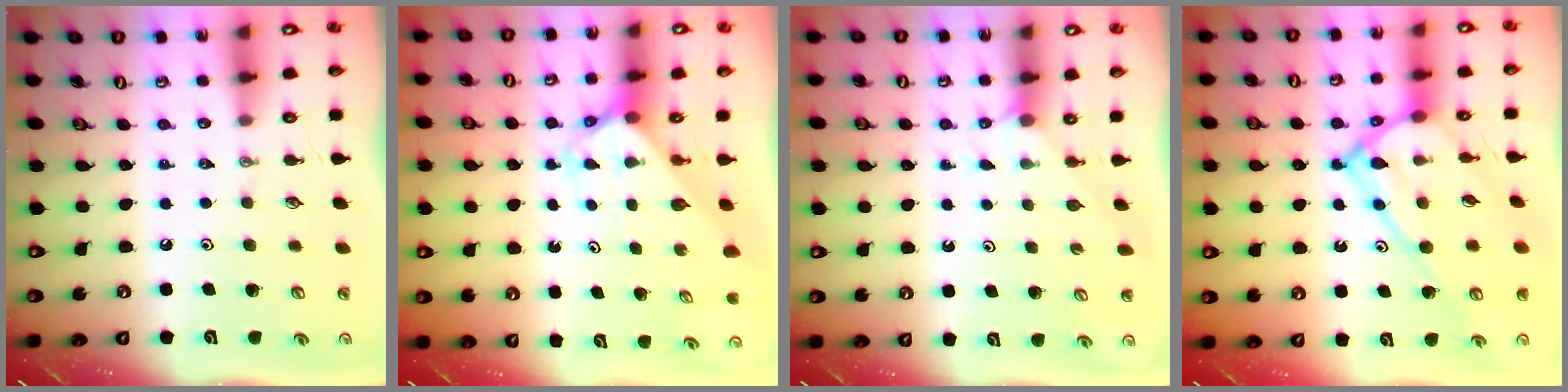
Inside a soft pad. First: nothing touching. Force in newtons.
{"total": 2.6, "press": 2.6, "slide": 0.2}
{"total": 3.9, "press": 3.9, "slide": 0.4}
{"total": 17.3, "press": 17.2, "slide": 1.7}